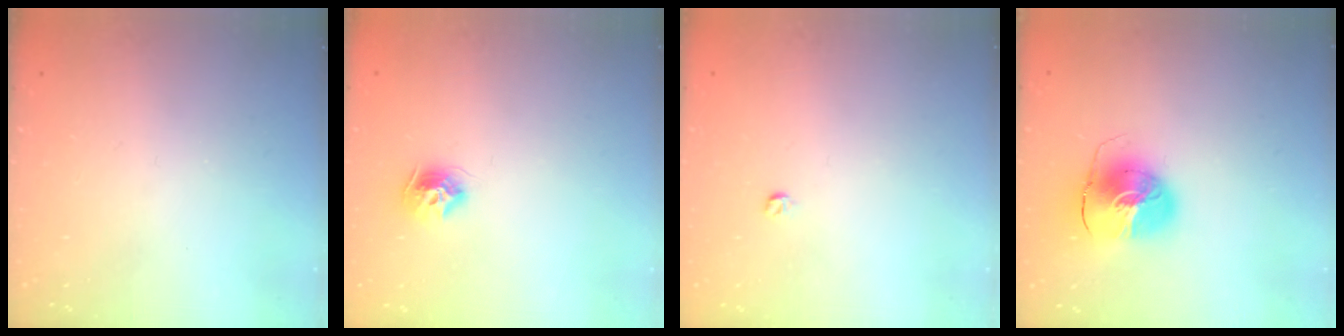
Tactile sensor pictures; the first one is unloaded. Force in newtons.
{"total": 8.7, "press": 8.7, "slide": 0.4}
{"total": 3.0, "press": 2.9, "slide": 0.4}
{"total": 10.6, "press": 10.5, "slide": 1.7}